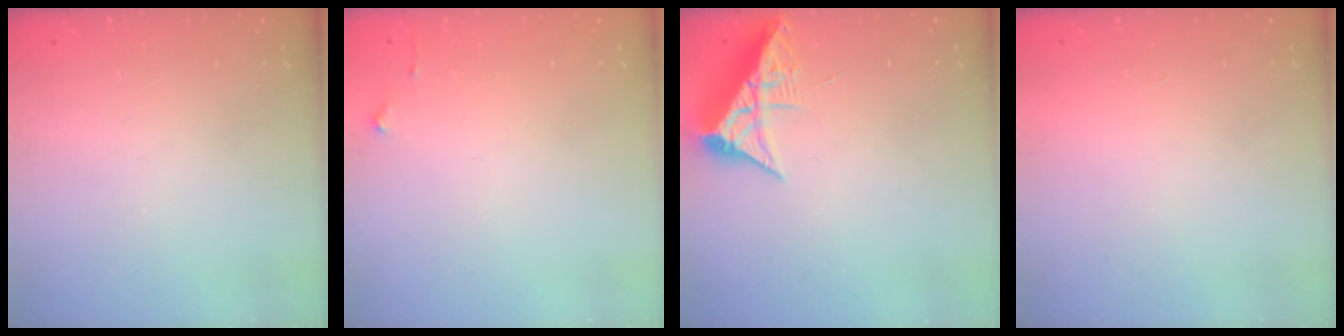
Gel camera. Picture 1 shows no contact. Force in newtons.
{"total": 2.7, "press": 2.6, "slide": 0.4}
{"total": 8.4, "press": 8.4, "slide": 0.5}
{"total": 1.6, "press": 1.6, "slide": 0.1}